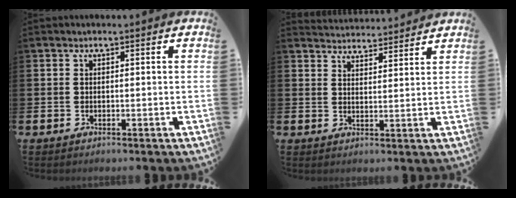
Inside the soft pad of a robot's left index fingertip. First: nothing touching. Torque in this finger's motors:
{"motor_torque": [0.84, -1.30, -0.05, -0.02]}